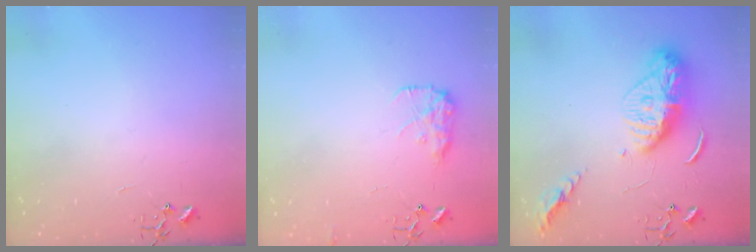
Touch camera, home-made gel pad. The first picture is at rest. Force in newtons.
{"total": 9.8, "press": 9.8, "slide": 0.2}
{"total": 13.5, "press": 13.5, "slide": 1.2}